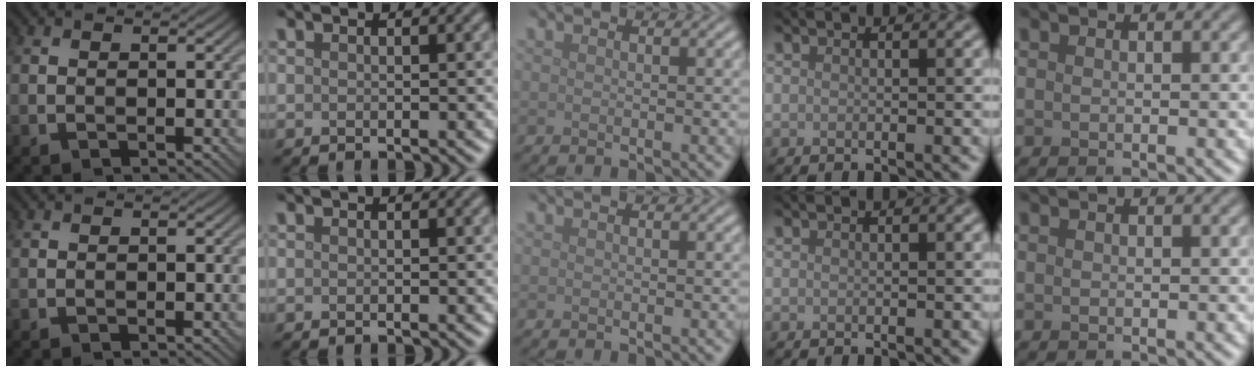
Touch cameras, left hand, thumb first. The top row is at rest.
{}